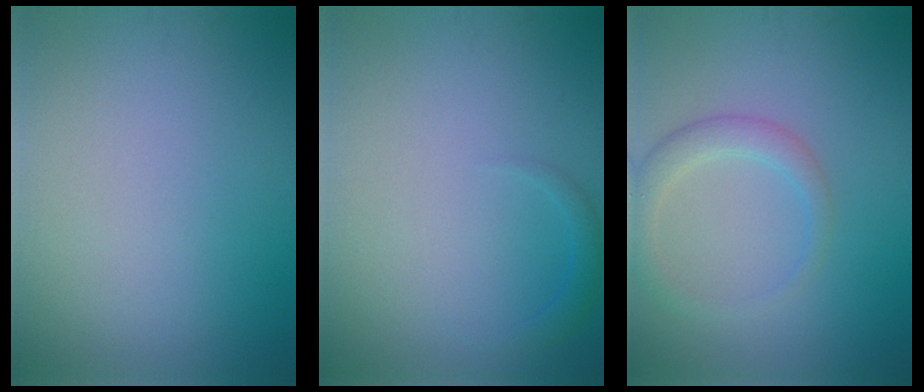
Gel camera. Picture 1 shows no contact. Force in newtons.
{"total": 1.2, "press": 1.1, "slide": 0.2}
{"total": 2.5, "press": 2.5, "slide": 0.2}